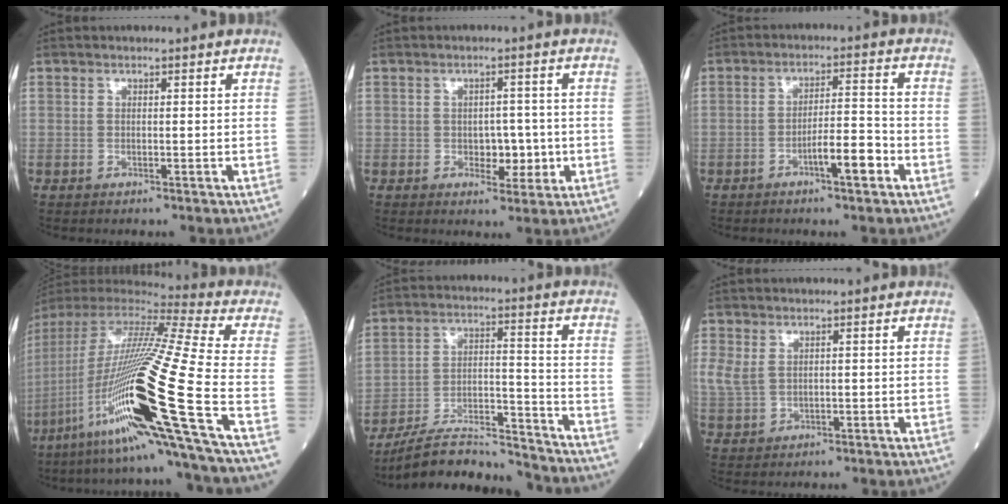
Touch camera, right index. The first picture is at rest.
{"total": 3.8, "force": [-0.5, 2.5, 2.9], "torque": [-0.026, 0.003, -0.003]}
{"total": 5.4, "force": [-2.7, 0.7, 4.7], "torque": [-0.073, 0.004, -0.047]}
{"total": 28.6, "force": [-10.6, -0.9, 26.6], "torque": [-0.498, -0.045, -0.201]}
{"total": 16.1, "force": [-15.2, 1.6, 5.1], "torque": [-0.086, 0.020, -0.241]}
{"total": 3.7, "force": [1.3, 2.4, 2.5], "torque": [-0.070, 0.006, 0.038]}